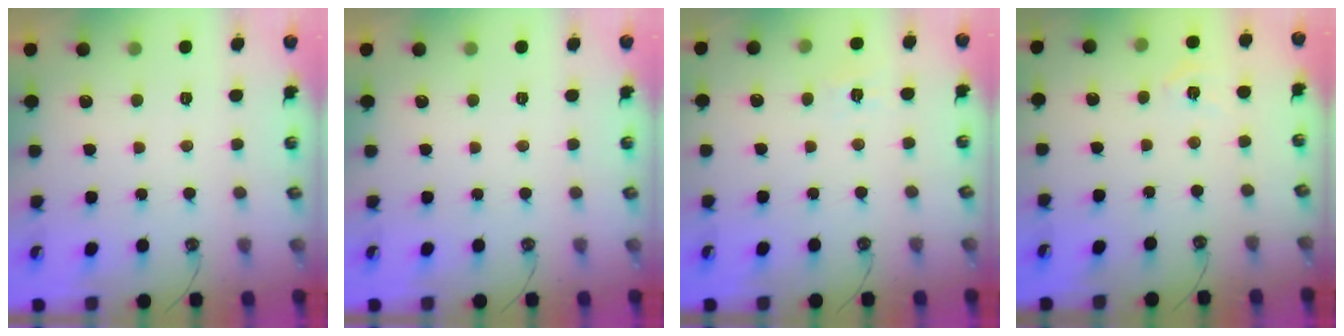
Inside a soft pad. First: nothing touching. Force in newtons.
{"total": 0.0}
{"total": 5.1, "press": 5.0, "slide": 0.7}
{"total": 2.9, "press": 2.9, "slide": 0.4}